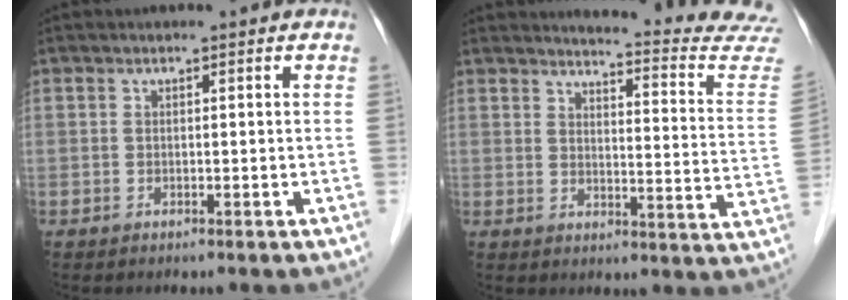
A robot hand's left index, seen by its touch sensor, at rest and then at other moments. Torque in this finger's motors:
{"motor_torque": [-0.64, -1.34, 0.10, 0.01]}